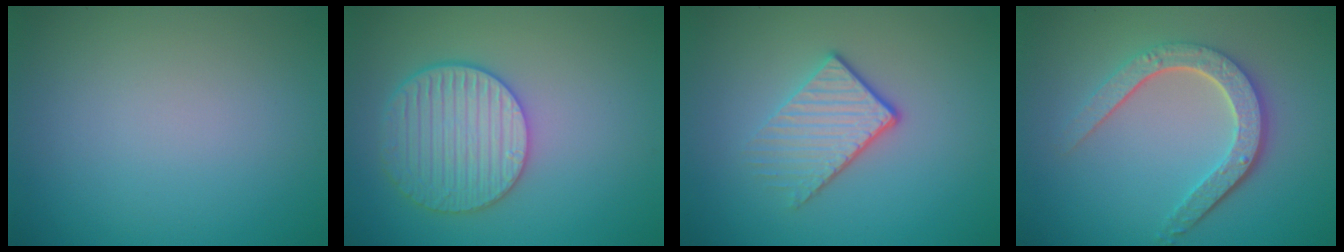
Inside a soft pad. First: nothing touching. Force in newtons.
{"total": 4.9, "press": 4.4, "slide": 2.1}
{"total": 3.5, "press": 2.6, "slide": 2.3}
{"total": 4.7, "press": 3.6, "slide": 3.1}